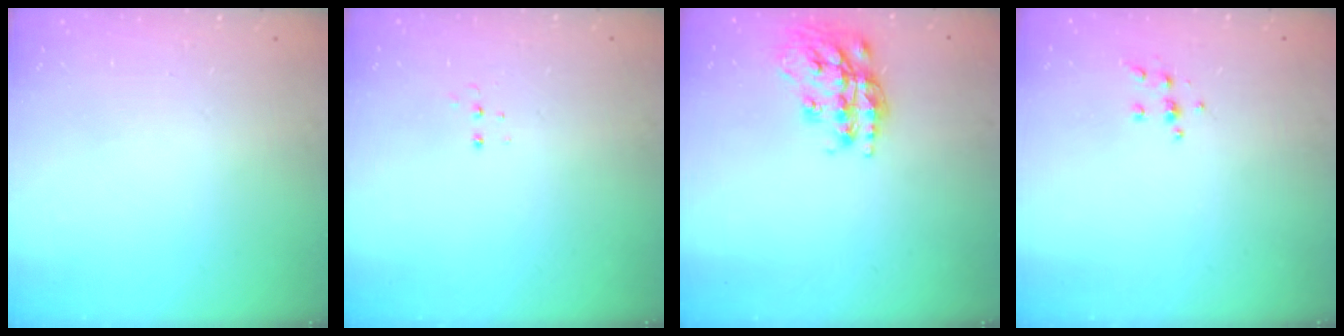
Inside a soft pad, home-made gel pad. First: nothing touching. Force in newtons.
{"total": 3.6, "press": 3.5, "slide": 0.8}
{"total": 18.0, "press": 17.9, "slide": 1.2}
{"total": 5.4, "press": 5.3, "slide": 0.4}